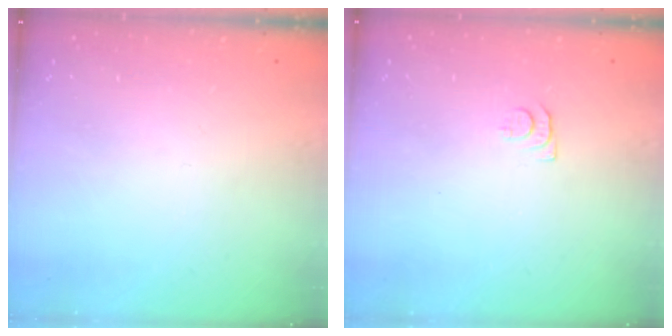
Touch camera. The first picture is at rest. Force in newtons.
{"total": 4.3, "press": 4.3, "slide": 0.6}